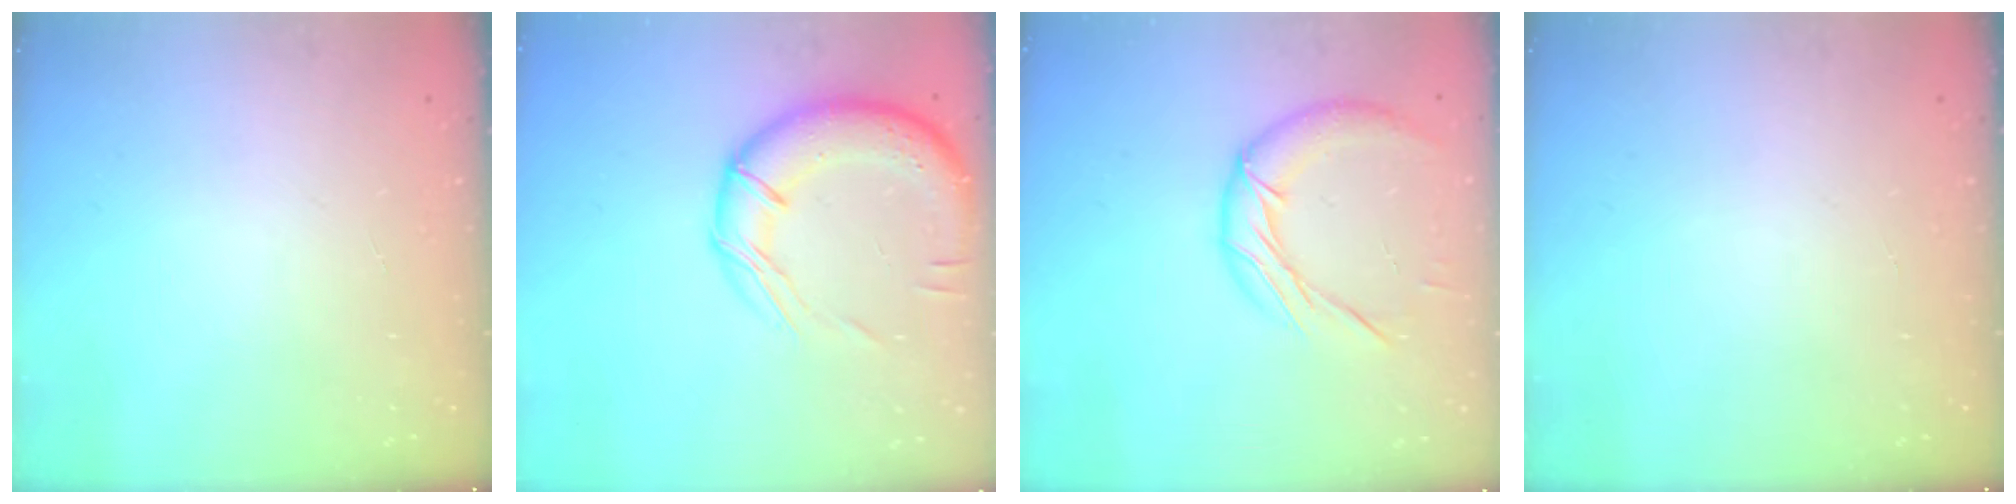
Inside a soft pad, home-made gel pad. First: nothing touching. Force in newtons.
{"total": 16.5, "press": 16.2, "slide": 2.9}
{"total": 13.1, "press": 13.0, "slide": 1.0}
{"total": 0.0}